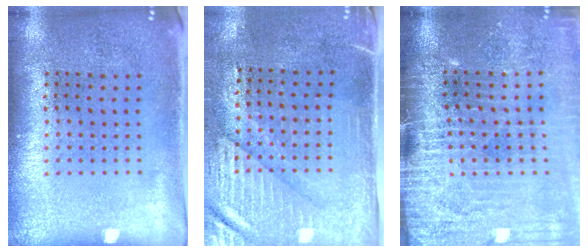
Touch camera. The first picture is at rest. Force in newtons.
{"total": 3.1, "press": 2.7, "slide": 1.5}
{"total": 4.2, "press": 3.6, "slide": 2.1}